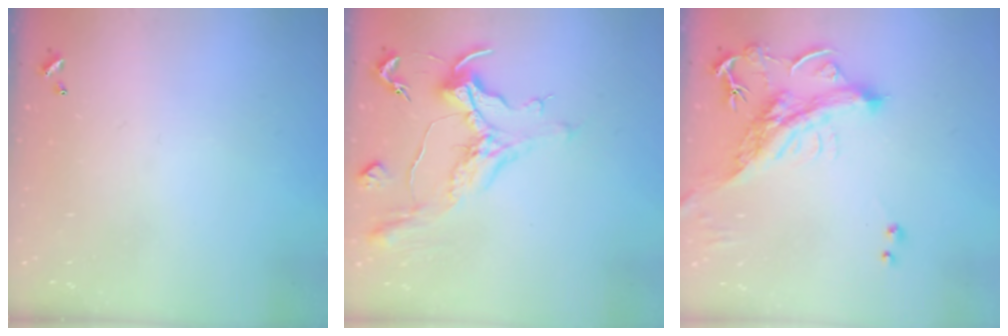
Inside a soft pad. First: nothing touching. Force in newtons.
{"total": 1.6, "press": 1.5, "slide": 0.6}
{"total": 3.5, "press": 3.2, "slide": 1.4}